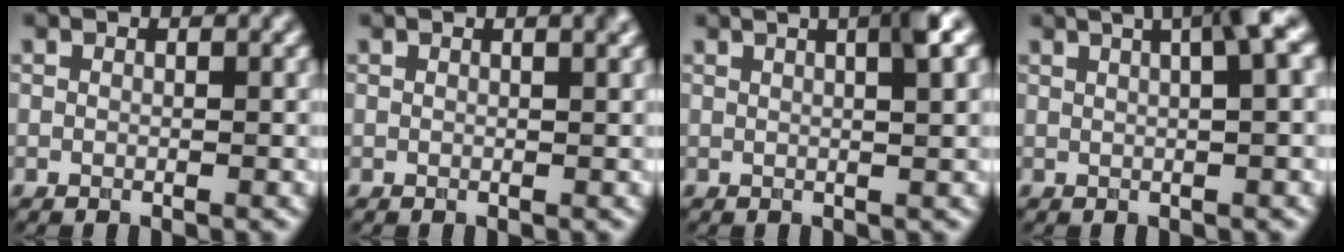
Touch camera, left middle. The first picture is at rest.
{"total": 1.5, "force": [0.8, 0.4, 1.1], "torque": [-0.009, 0.004, 0.004]}
{"total": 4.2, "force": [1.7, 1.0, 3.8], "torque": [-0.037, 0.014, 0.012]}
{"total": 5.3, "force": [2.1, 1.2, 4.7], "torque": [-0.050, 0.021, 0.020]}